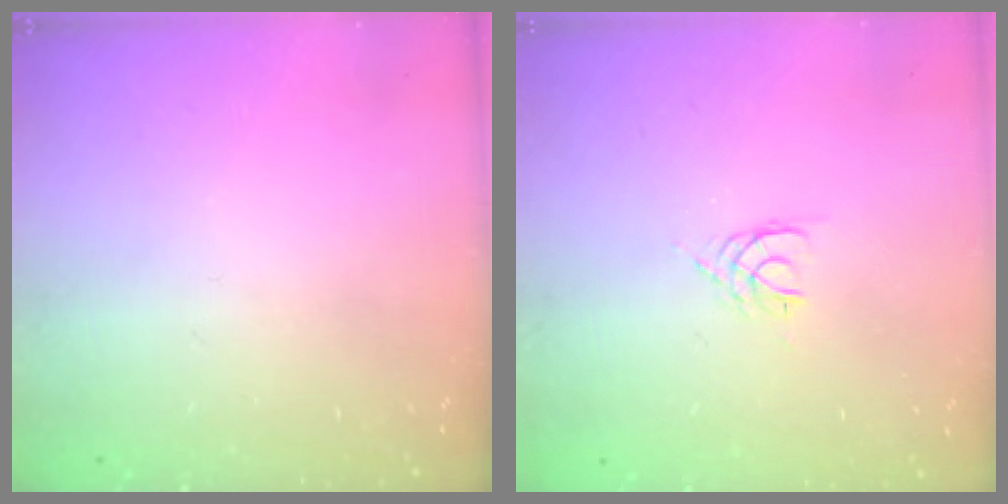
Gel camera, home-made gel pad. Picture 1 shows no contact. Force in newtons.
{"total": 2.0, "press": 1.9, "slide": 0.3}